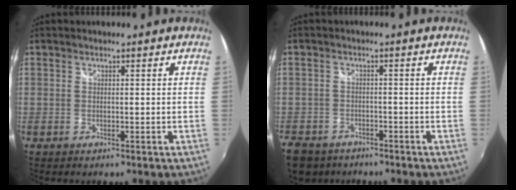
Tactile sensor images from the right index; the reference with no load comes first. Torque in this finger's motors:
{"motor_torque": [-1.36, -0.78, -1.06, -0.21]}